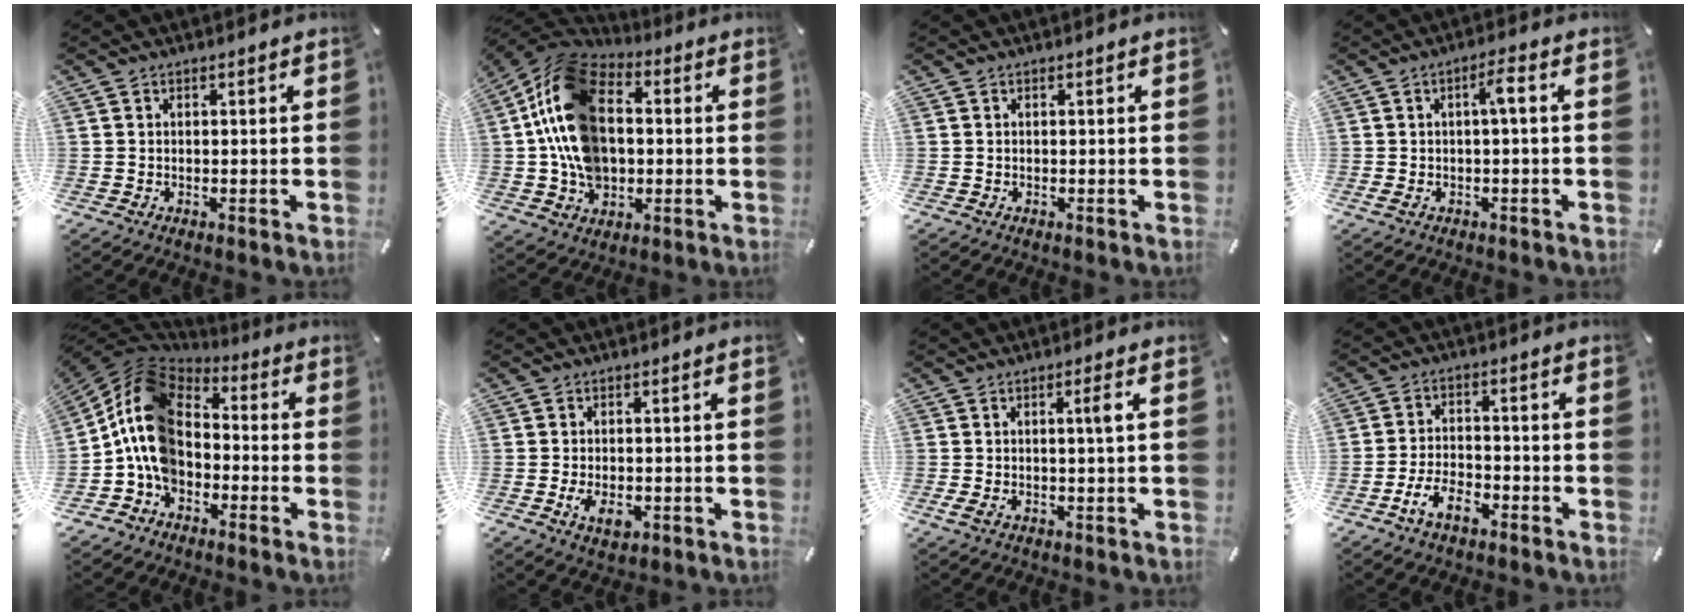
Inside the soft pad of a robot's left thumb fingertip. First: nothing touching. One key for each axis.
{"total": 19.0, "fx": -0.1, "fy": 14.3, "fz": 12.5, "tx": -0.278, "ty": 0.012, "tz": -0.007}
{"total": 0.0}
{"total": 4.6, "fx": 0.1, "fy": 0.8, "fz": 4.6, "tx": -0.086, "ty": 0.009, "tz": -0.002}
{"total": 13.4, "fx": -2.4, "fy": 10.5, "fz": 8.0, "tx": -0.192, "ty": 0.007, "tz": -0.047}
{"total": 4.6, "fx": -1.3, "fy": 2.7, "fz": 3.5, "tx": -0.078, "ty": -0.007, "tz": -0.029}
{"total": 4.3, "fx": 0.3, "fy": 0.3, "fz": 4.3, "tx": -0.080, "ty": -0.001, "tz": 0.001}
{"total": 7.3, "fx": -4.2, "fy": 3.8, "fz": 4.6, "tx": -0.103, "ty": 0.014, "tz": -0.081}